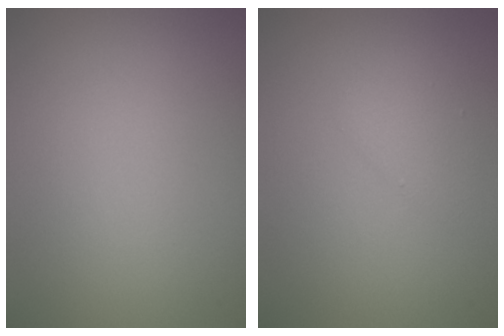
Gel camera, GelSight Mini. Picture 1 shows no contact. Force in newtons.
{"total": 1.5, "press": 1.5, "slide": 0.1}